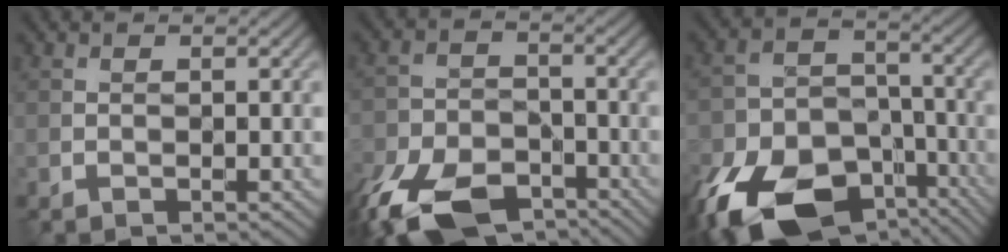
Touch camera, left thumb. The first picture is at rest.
{"total": 13.5, "force": [-9.0, 6.8, 7.5], "torque": [-0.182, -0.049, -0.159]}
{"total": 17.6, "force": [-10.6, 10.4, 9.4], "torque": [-0.218, -0.056, -0.166]}